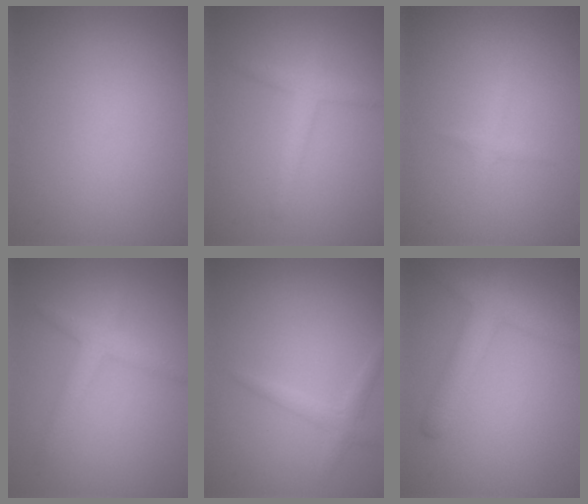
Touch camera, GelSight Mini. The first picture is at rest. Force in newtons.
{"total": 2.2, "press": 2.2, "slide": 0.0}
{"total": 0.8, "press": 0.8, "slide": 0.1}
{"total": 2.4, "press": 2.4, "slide": 0.1}
{"total": 1.5, "press": 1.5, "slide": 0.1}
{"total": 3.7, "press": 3.7, "slide": 0.2}